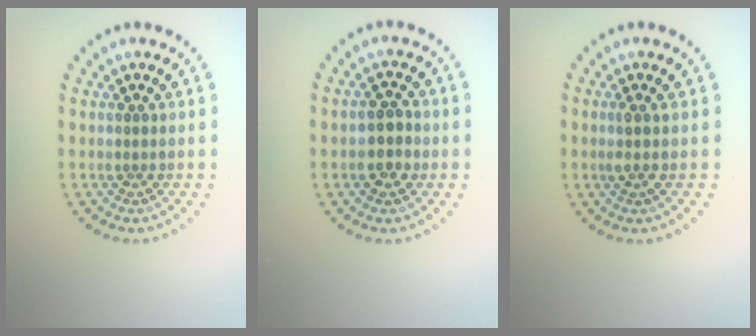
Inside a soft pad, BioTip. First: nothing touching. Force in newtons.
{"total": 2.7, "press": 2.6, "slide": 0.5}
{"total": 1.0, "press": 0.8, "slide": 0.6}